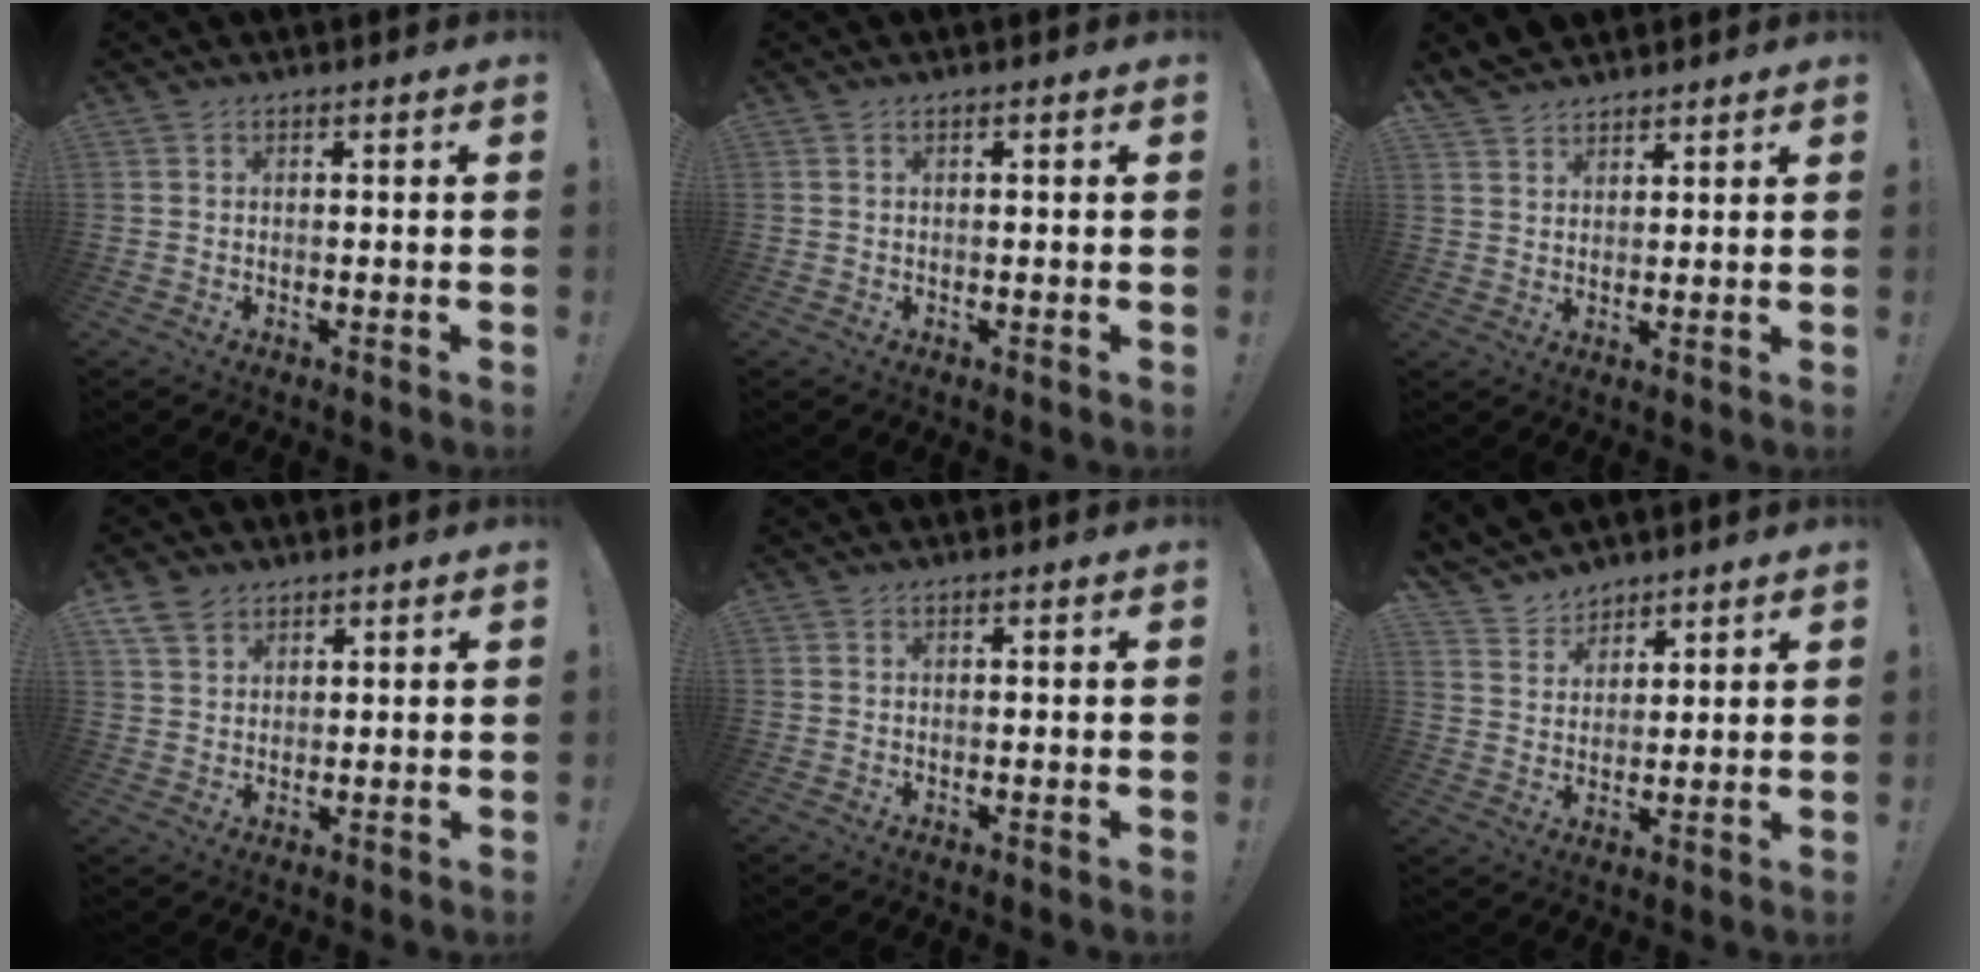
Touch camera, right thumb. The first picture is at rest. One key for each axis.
{"total": 0.0}
{"total": 5.1, "fx": 4.6, "fy": 2.1, "fz": 0.7, "tx": -0.012, "ty": -0.033, "tz": 0.087}
{"total": 5.4, "fx": 3.7, "fy": 3.5, "fz": 1.8, "tx": -0.033, "ty": -0.016, "tz": 0.074}
{"total": 0.0}
{"total": 7.8, "fx": 6.5, "fy": 4.3, "fz": 0.9, "tx": -0.025, "ty": -0.052, "tz": 0.129}